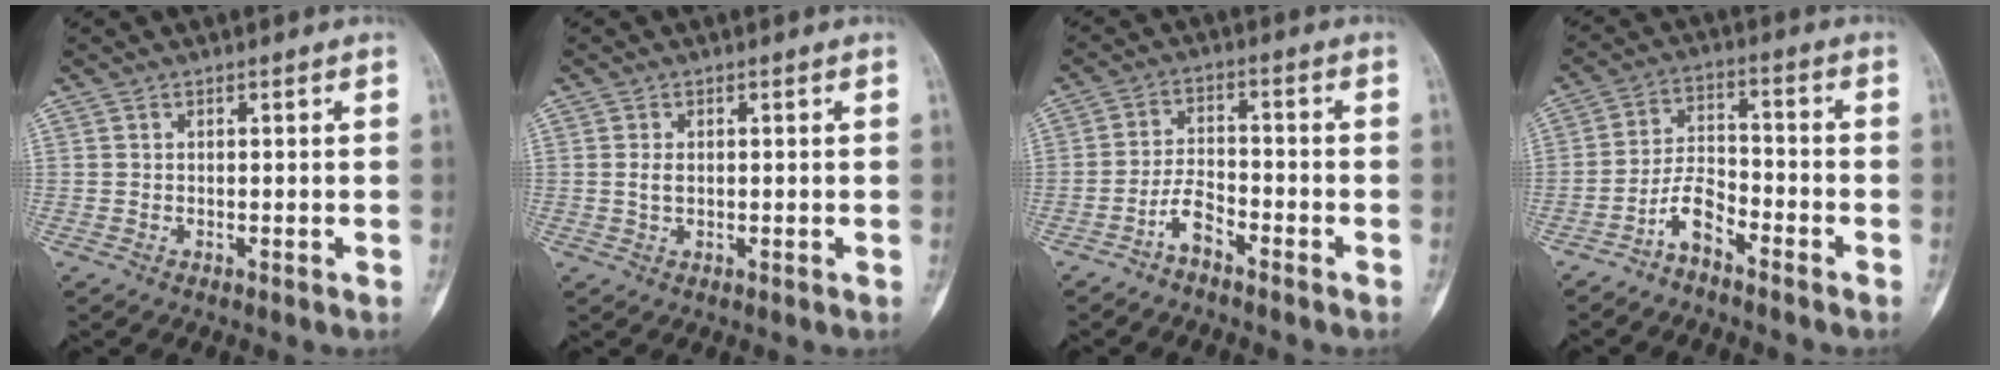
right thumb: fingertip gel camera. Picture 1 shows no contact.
{"total": 1.8, "force": [0.2, 1.1, 1.4], "torque": [-0.026, -0.002, 0.005]}
{"total": 4.4, "force": [-3.2, 1.7, 2.5], "torque": [-0.045, 0.030, -0.065]}
{"total": 5.9, "force": [-4.3, 2.3, 3.3], "torque": [-0.059, 0.044, -0.089]}